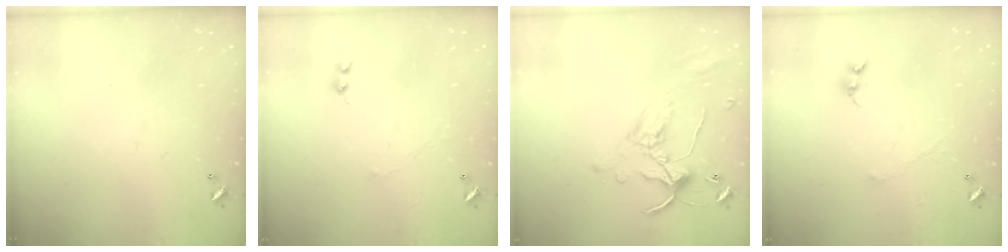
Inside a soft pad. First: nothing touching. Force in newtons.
{"total": 1.5, "press": 1.5, "slide": 0.5}
{"total": 1.0, "press": 0.2, "slide": 1.0}
{"total": 0.0}